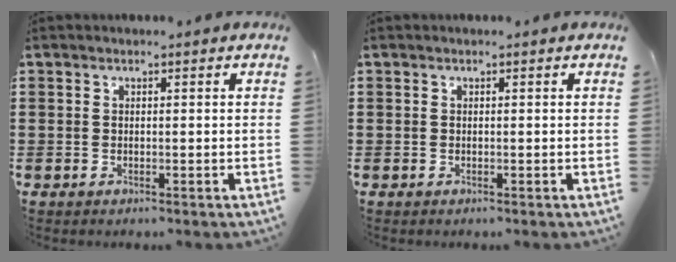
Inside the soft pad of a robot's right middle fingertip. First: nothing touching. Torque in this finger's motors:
{"motor_torque": [-0.05, 0.04, 0.28, -0.01]}